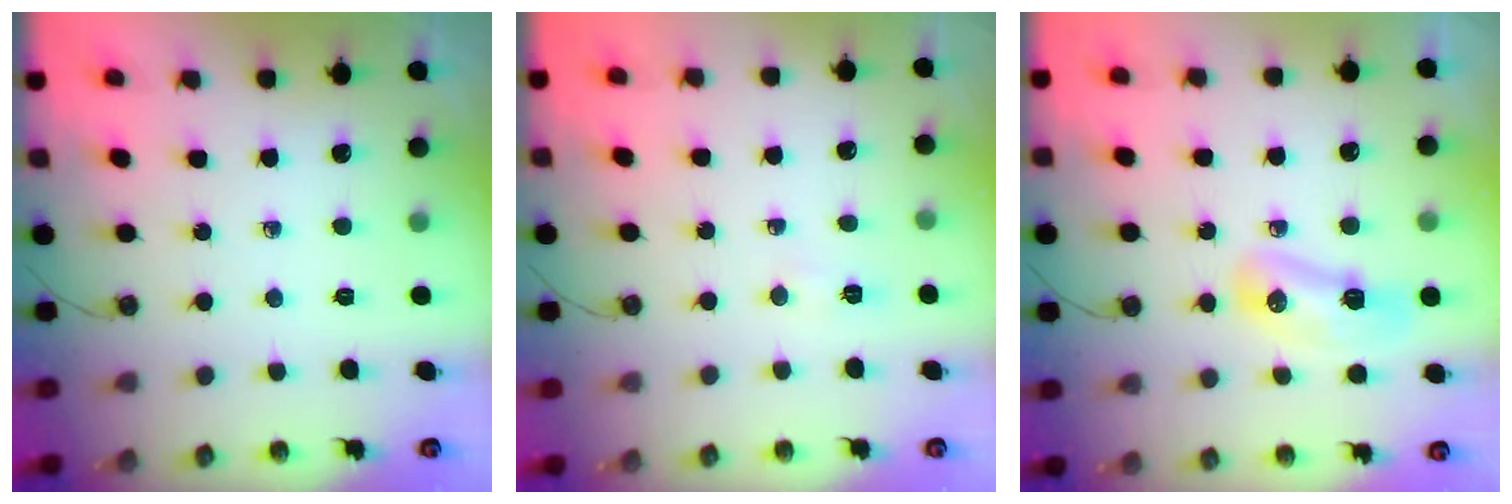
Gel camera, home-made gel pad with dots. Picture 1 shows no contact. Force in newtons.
{"total": 2.9, "press": 2.9, "slide": 0.5}
{"total": 8.6, "press": 8.6, "slide": 1.0}